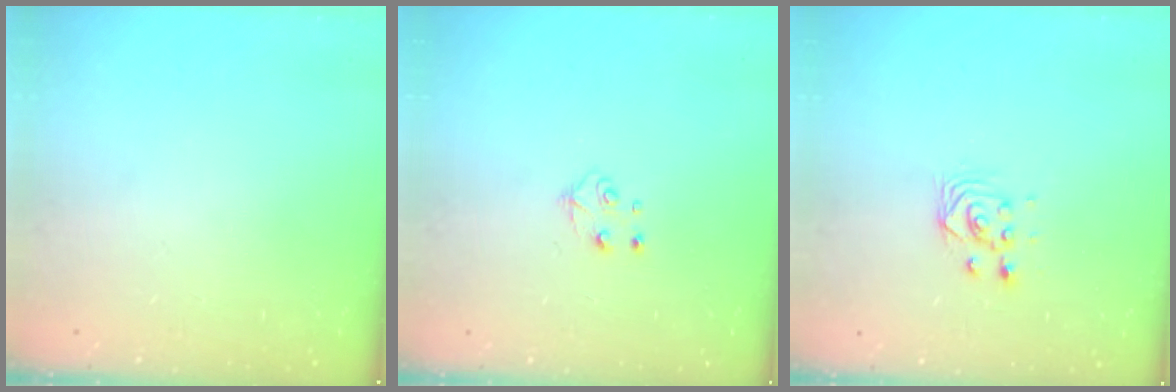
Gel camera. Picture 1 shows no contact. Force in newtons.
{"total": 4.9, "press": 4.8, "slide": 0.6}
{"total": 3.0, "press": 3.0, "slide": 0.1}